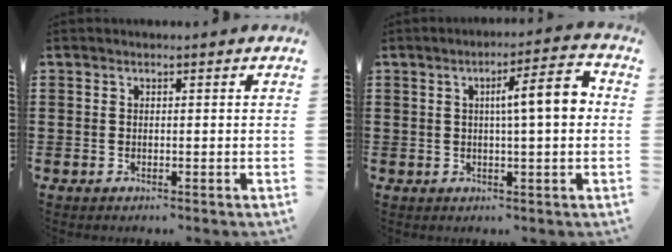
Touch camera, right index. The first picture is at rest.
{"total": 7.5, "force": [1.1, 0.9, 7.4], "torque": [-0.115, -0.007, 0.006]}